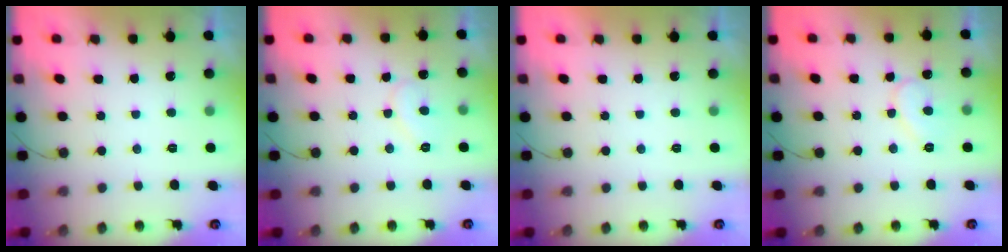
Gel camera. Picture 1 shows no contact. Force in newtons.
{"total": 7.4, "press": 7.3, "slide": 0.6}
{"total": 1.7, "press": 1.7, "slide": 0.0}
{"total": 7.9, "press": 7.8, "slide": 0.6}